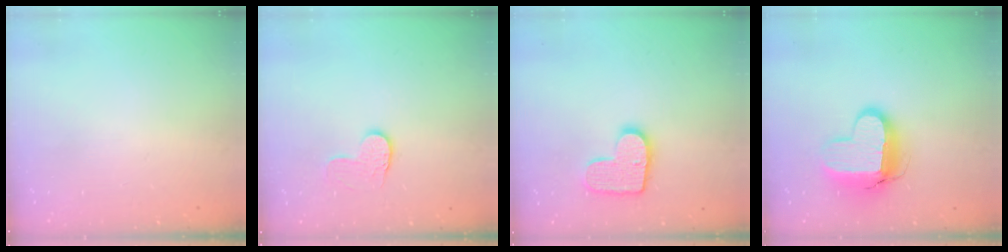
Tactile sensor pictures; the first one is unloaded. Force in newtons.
{"total": 6.2, "press": 6.2, "slide": 0.4}
{"total": 11.8, "press": 11.7, "slide": 0.6}
{"total": 13.3, "press": 13.3, "slide": 1.0}